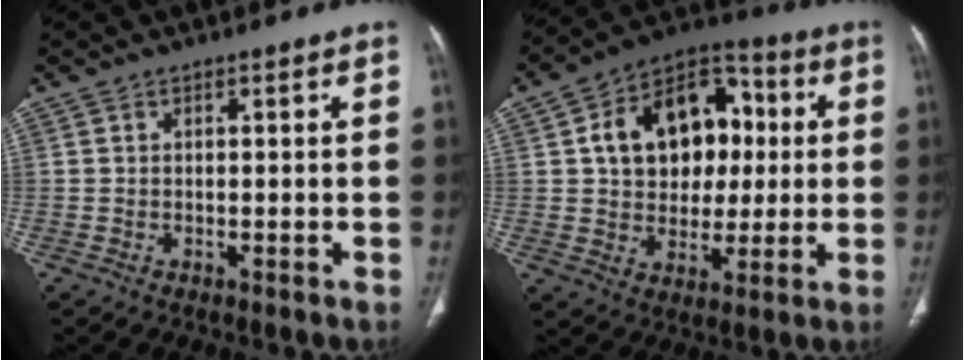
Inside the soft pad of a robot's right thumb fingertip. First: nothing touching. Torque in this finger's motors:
{"motor_torque": [1.00, 1.01, 0.10, 0.06, 0.13]}